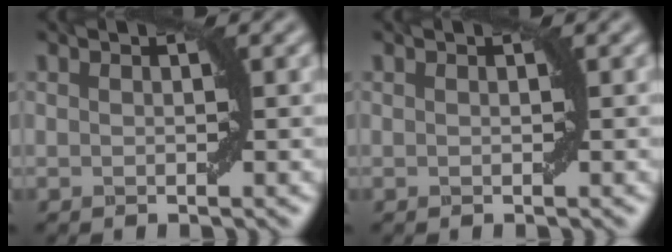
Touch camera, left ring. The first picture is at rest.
{"total": 0.0}